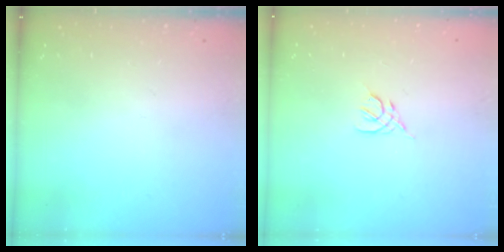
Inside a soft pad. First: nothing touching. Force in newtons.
{"total": 2.2, "press": 2.1, "slide": 0.6}